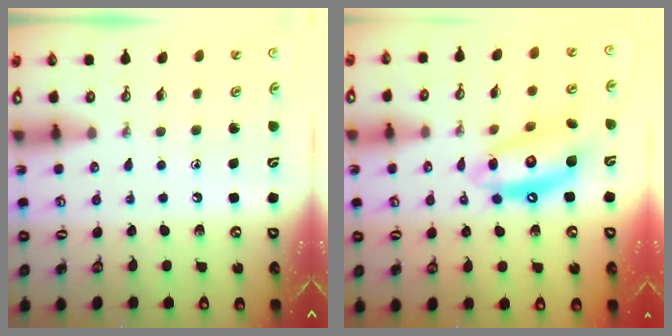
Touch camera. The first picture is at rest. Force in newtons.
{"total": 13.6, "press": 13.6, "slide": 1.2}